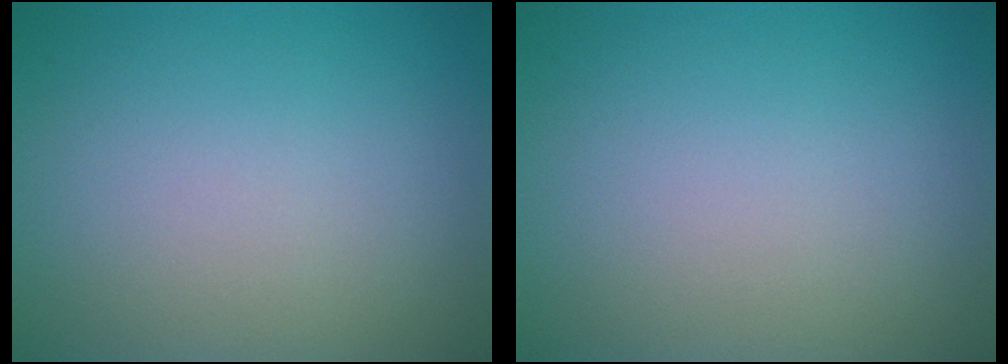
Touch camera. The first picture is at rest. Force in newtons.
{"total": 0.0}